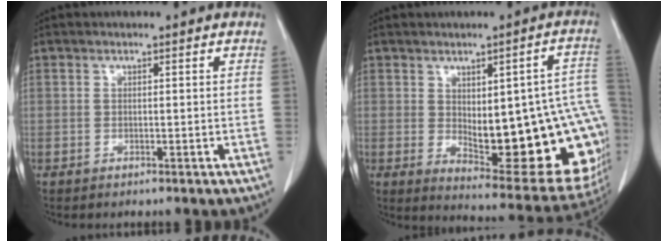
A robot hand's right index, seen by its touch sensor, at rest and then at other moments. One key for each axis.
{"total": 23.4, "fx": -2.6, "fy": 7.1, "fz": 22.1, "tx": -0.202, "ty": 0.011, "tz": -0.006}